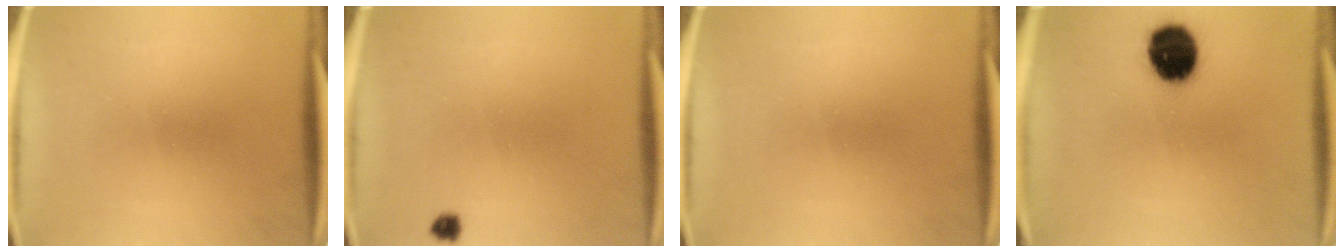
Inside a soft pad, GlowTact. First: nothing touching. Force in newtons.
{"total": 1.4}
{"total": 0.0}
{"total": 13.7}